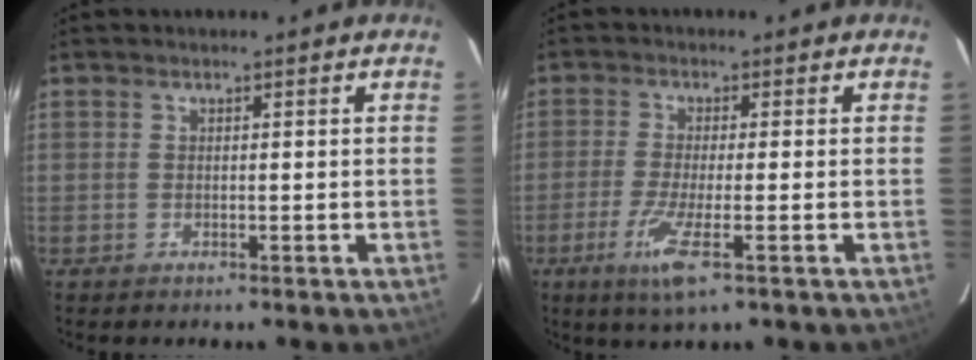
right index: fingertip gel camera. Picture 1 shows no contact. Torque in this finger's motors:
{"motor_torque": [0.35, -0.15, 0.17, 0.10]}